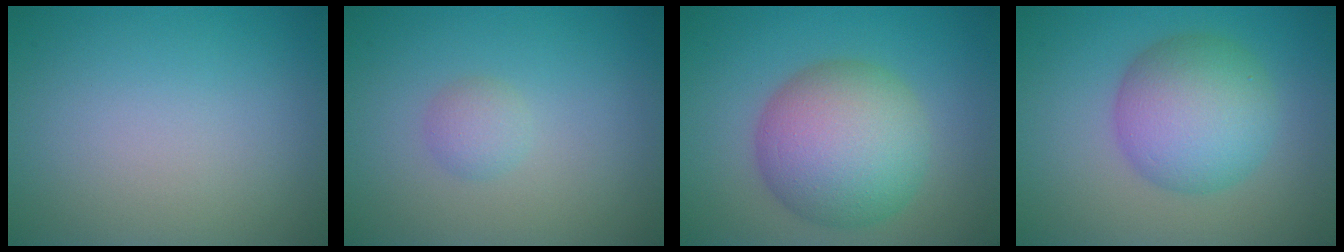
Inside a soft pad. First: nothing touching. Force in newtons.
{"total": 1.4, "press": 1.4, "slide": 0.1}
{"total": 8.9, "press": 8.9, "slide": 0.3}
{"total": 7.0, "press": 7.0, "slide": 0.1}